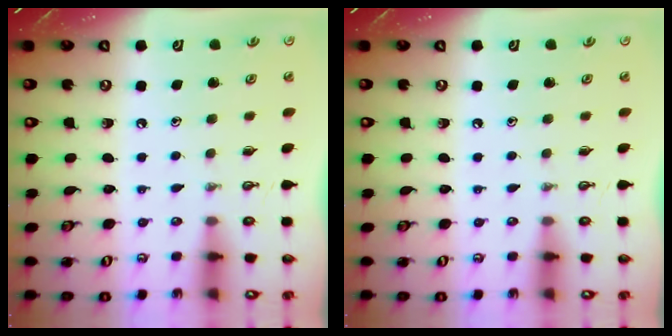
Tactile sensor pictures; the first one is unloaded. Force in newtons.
{"total": 0.0}